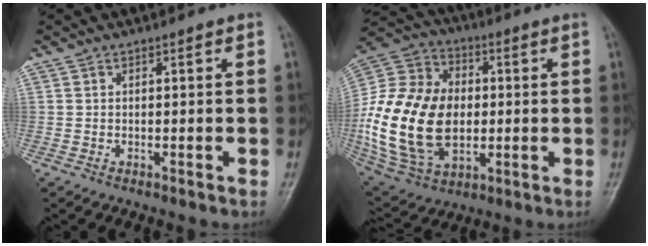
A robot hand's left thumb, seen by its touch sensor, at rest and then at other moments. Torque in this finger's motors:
{"motor_torque": [-0.35, 1.95, 2.11, 0.65, 0.26]}